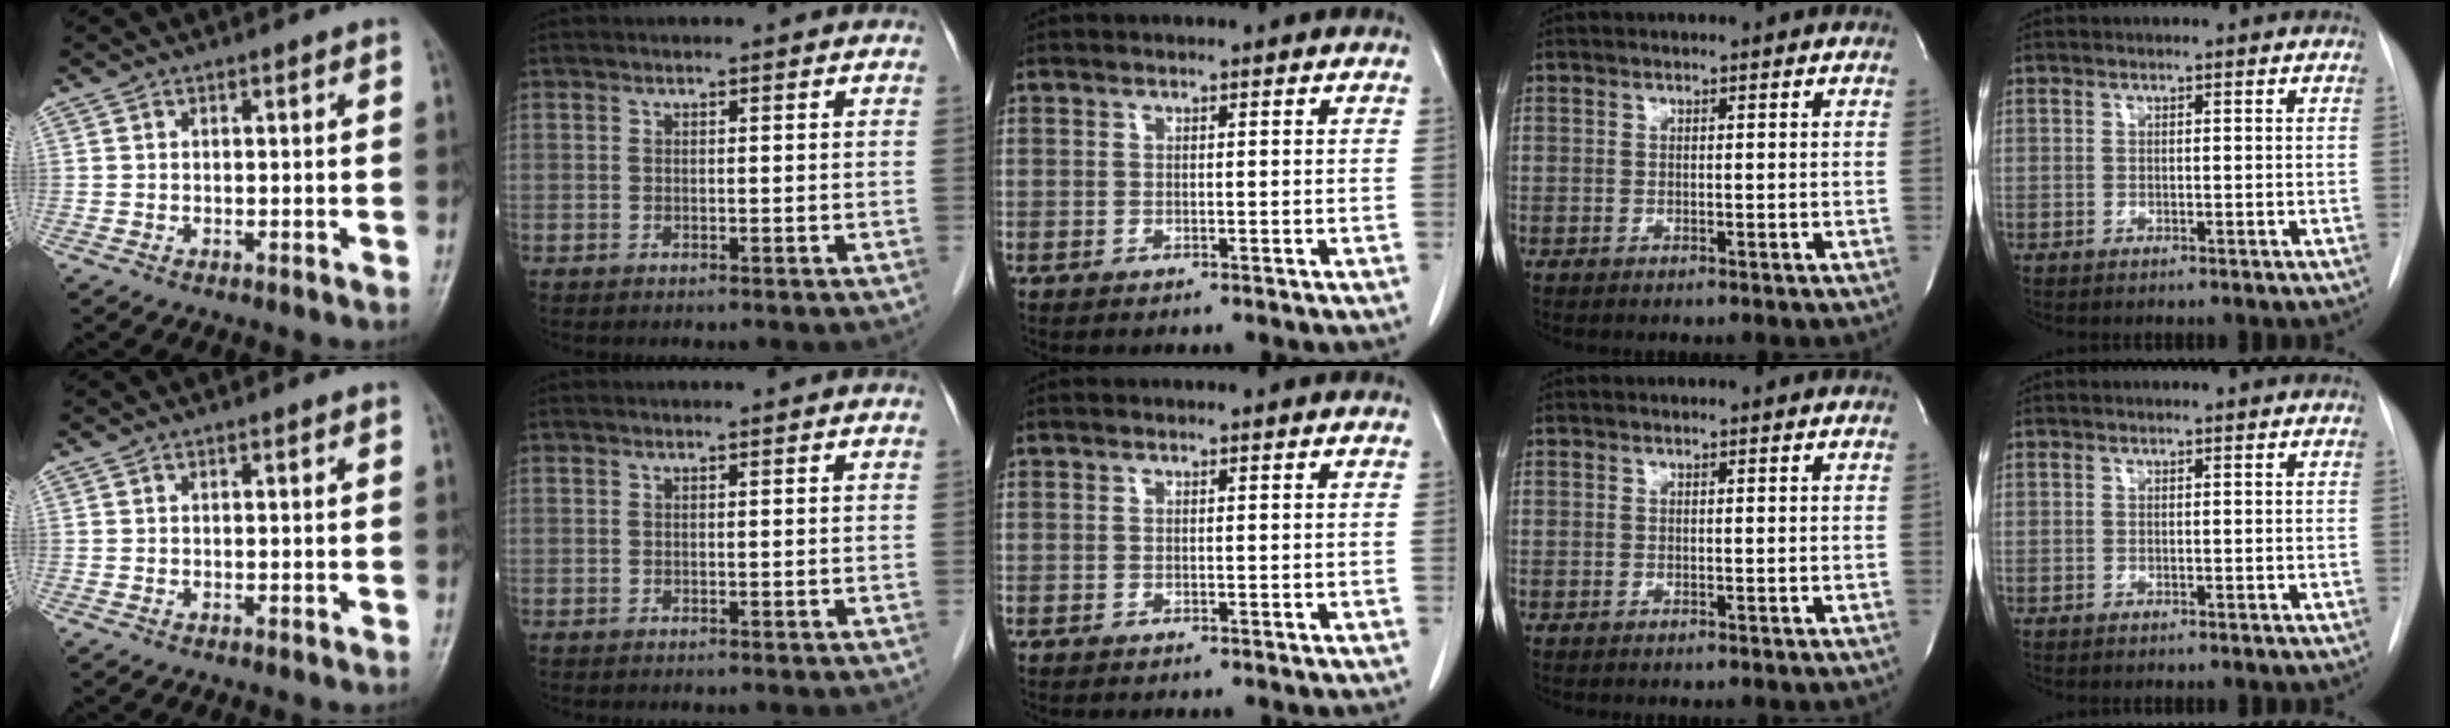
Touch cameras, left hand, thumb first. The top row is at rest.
{}